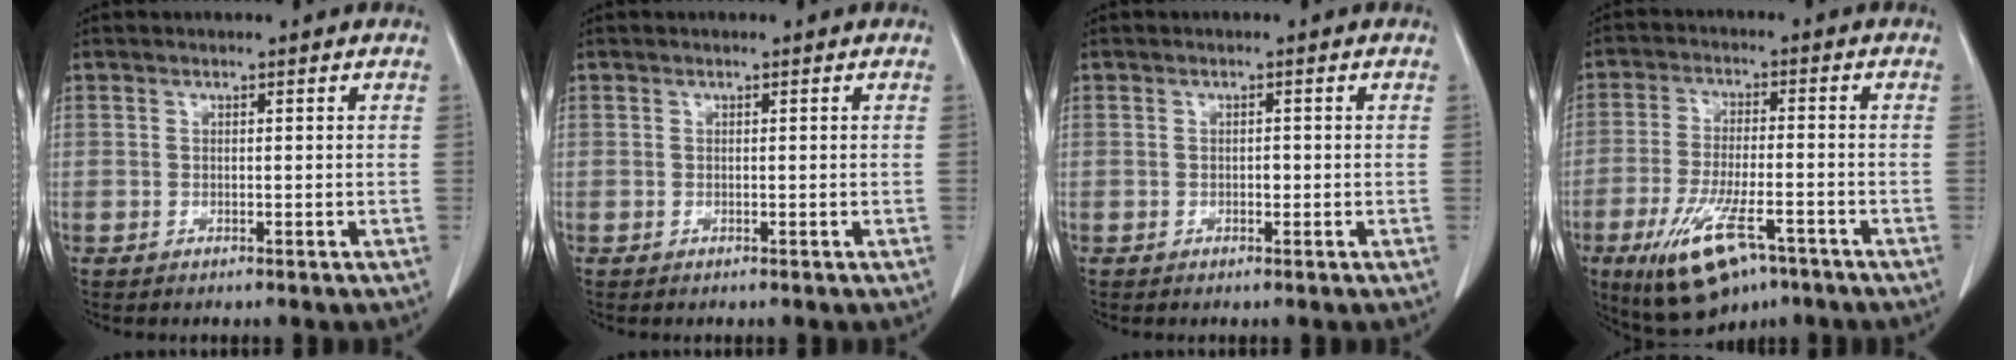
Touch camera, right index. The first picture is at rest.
{"total": 0.0}
{"total": 0.8, "force": [-0.2, 0.5, 0.6], "torque": [-0.010, 0.001, -0.002]}
{"total": 12.3, "force": [-6.9, 3.9, 9.4], "torque": [-0.179, -0.016, -0.108]}